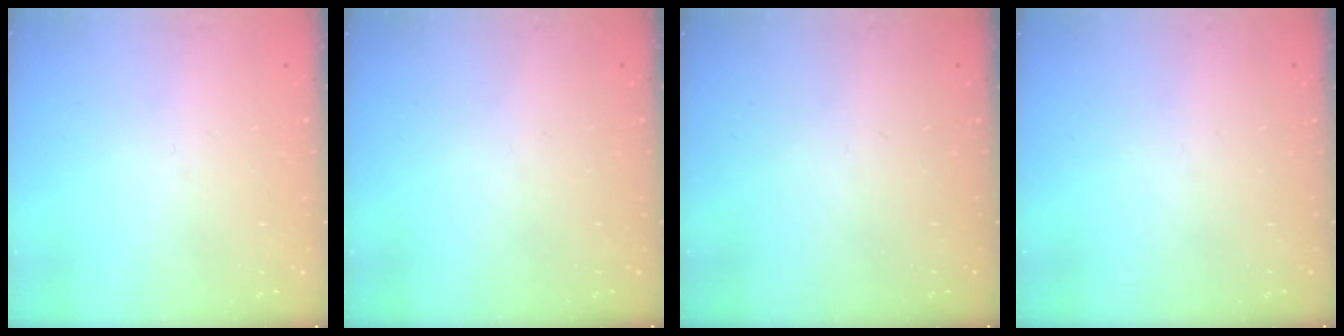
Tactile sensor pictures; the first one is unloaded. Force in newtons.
{"total": 0.0}
{"total": 0.0}
{"total": 0.0}